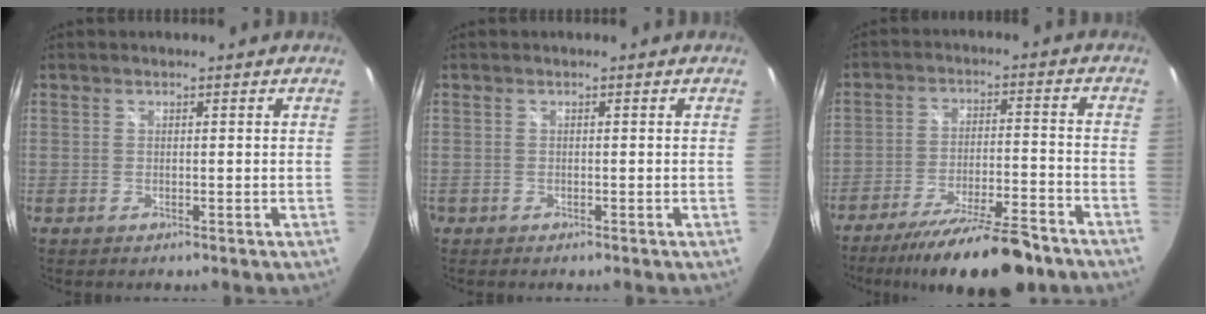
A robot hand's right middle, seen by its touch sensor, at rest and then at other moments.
{"total": 0.6, "force": [-0.4, 0.4, 0.0], "torque": [-0.002, -0.002, -0.008]}
{"total": 16.8, "force": [-13.8, 2.9, 9.2], "torque": [-0.171, -0.023, -0.211]}